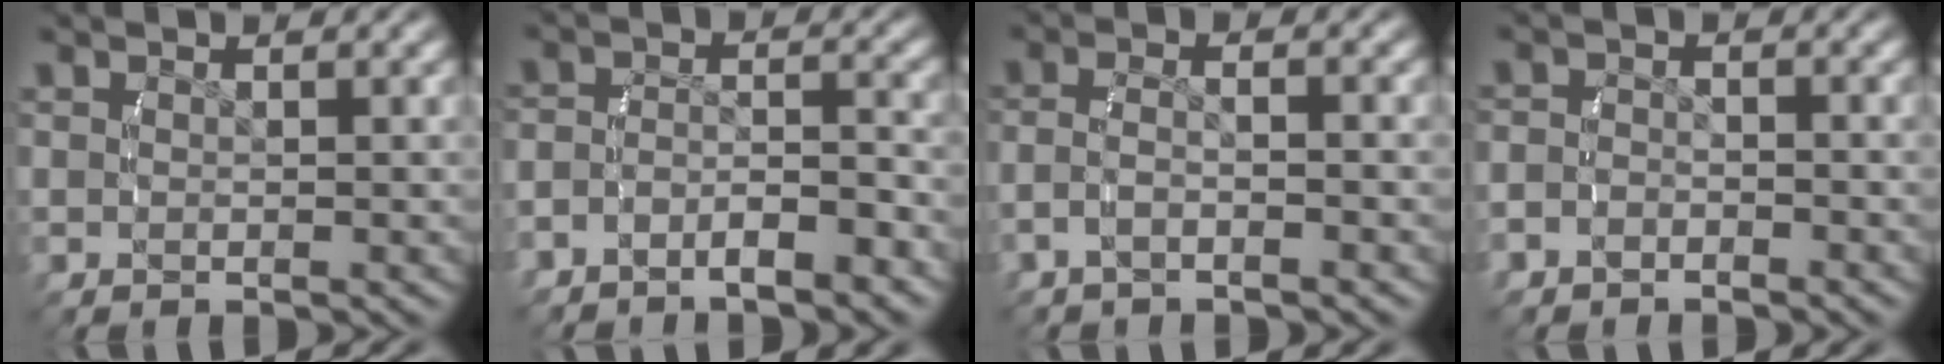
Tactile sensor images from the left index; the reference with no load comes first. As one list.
[{"total": 4.0, "force": [-3.2, 1.7, 1.6], "torque": [-0.026, -0.003, -0.056]}, {"total": 2.5, "force": [-1.4, 0.9, 1.9], "torque": [-0.048, -0.003, -0.023]}, {"total": 2.5, "force": [-2.0, 1.5, 0.3], "torque": [-0.018, -0.009, -0.032]}]